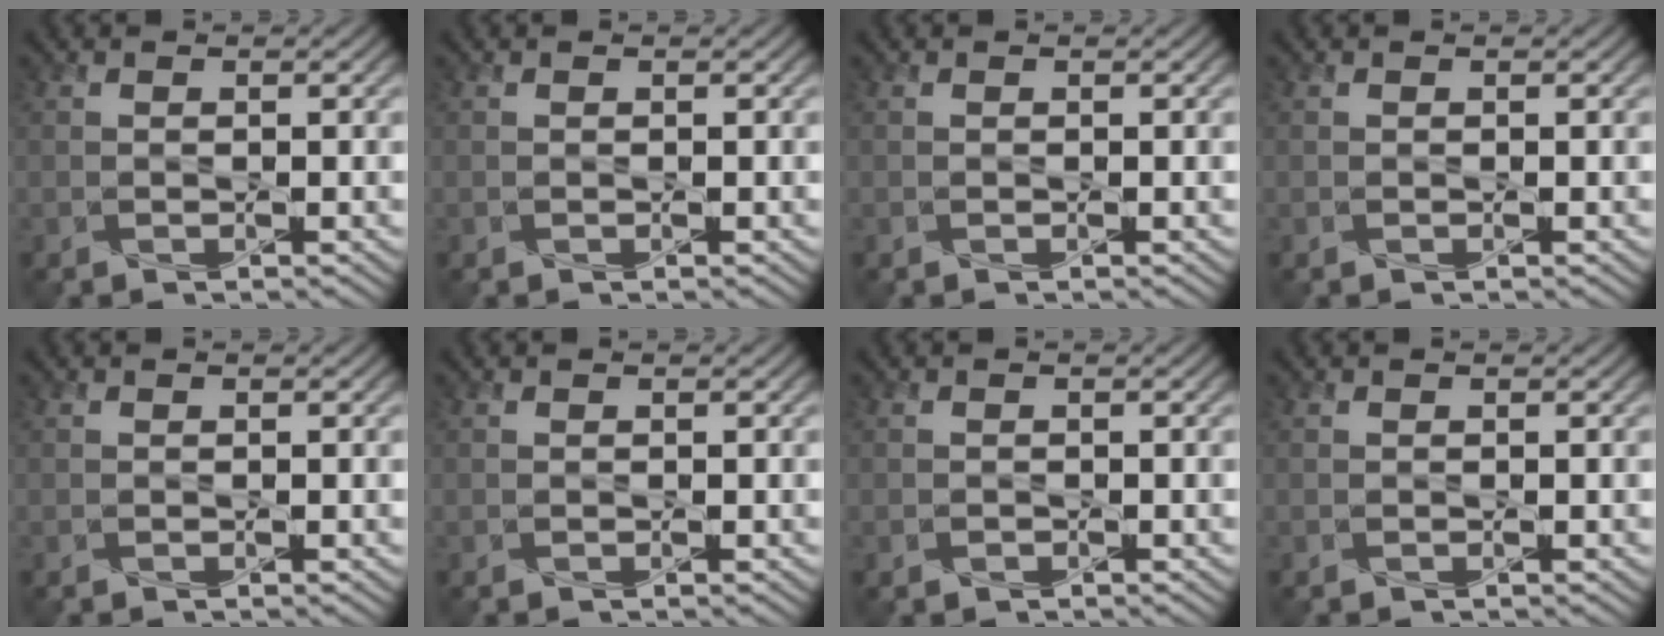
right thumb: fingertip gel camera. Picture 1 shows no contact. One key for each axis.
{"total": 0.0}
{"total": 0.0}
{"total": 0.0}
{"total": 0.0}
{"total": 0.0}
{"total": 0.6, "fx": -0.3, "fy": 0.4, "fz": 0.2, "tx": -0.003, "ty": -0.004, "tz": -0.006}
{"total": 0.0}